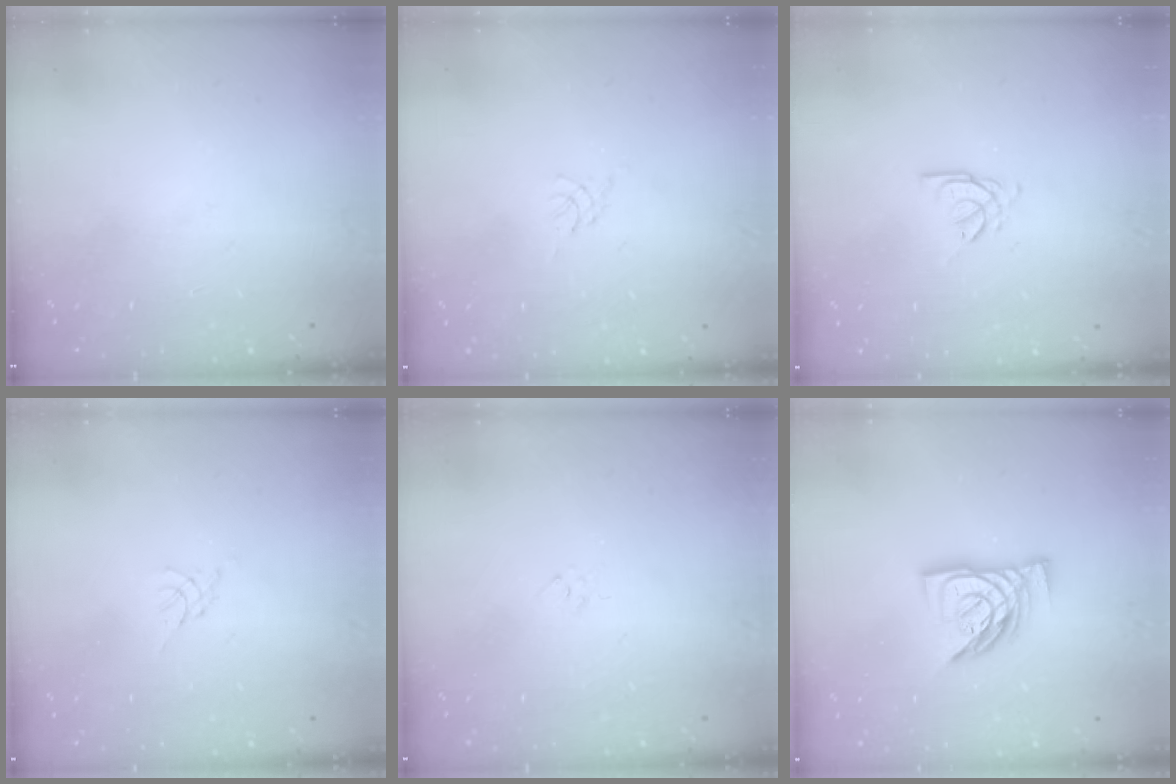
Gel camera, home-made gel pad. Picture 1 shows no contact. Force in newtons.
{"total": 0.0}
{"total": 0.9, "press": 0.8, "slide": 0.2}
{"total": 0.0}
{"total": 2.9, "press": 2.9, "slide": 0.6}
{"total": 11.0, "press": 11.0, "slide": 1.0}